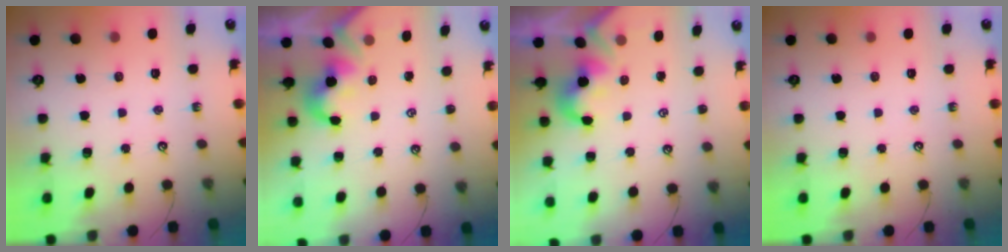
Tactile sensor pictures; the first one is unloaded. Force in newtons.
{"total": 2.0, "press": 2.0, "slide": 0.5}
{"total": 2.0, "press": 2.0, "slide": 0.5}
{"total": 0.0}